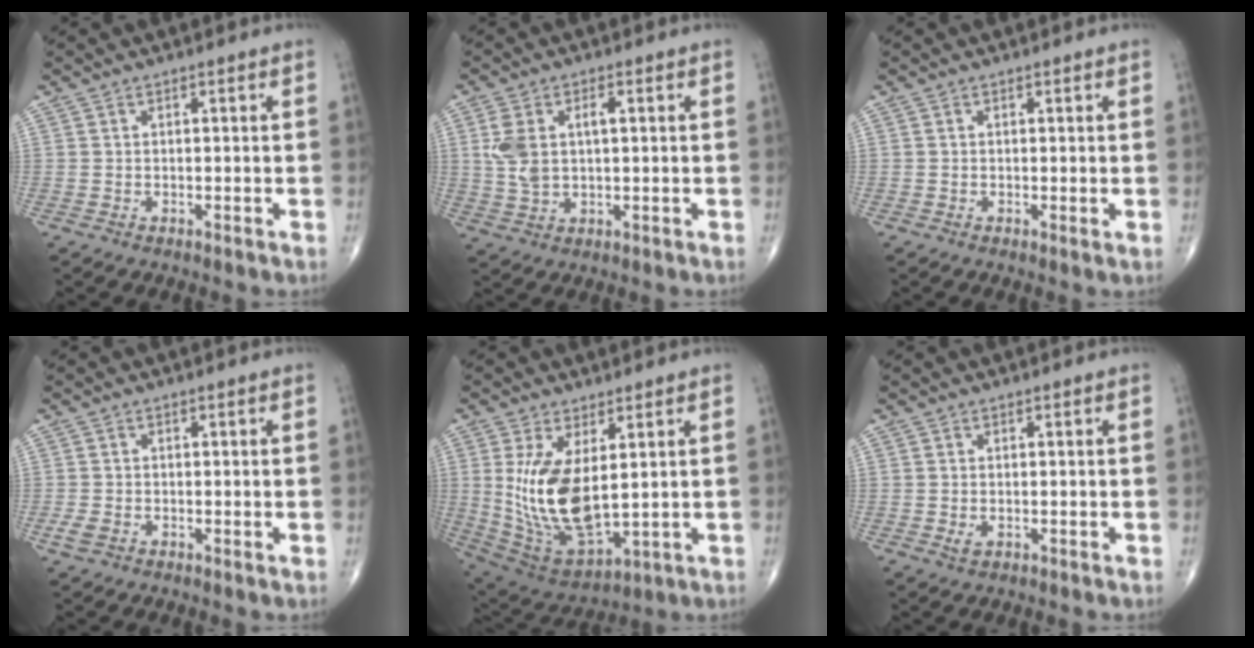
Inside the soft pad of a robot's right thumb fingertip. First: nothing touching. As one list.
[{"total": 7.6, "force": [1.4, 4.2, 6.2], "torque": [-0.133, 0.012, 0.033]}, {"total": 0.6, "force": [0.1, 0.1, 0.5], "torque": [-0.011, -0.003, -0.001]}, {"total": 2.1, "force": [-0.7, 1.3, 1.6], "torque": [-0.033, -0.002, -0.018]}, {"total": 15.3, "force": [2.1, 7.2, 13.4], "torque": [-0.257, -0.024, 0.064]}, {"total": 1.3, "force": [-0.2, 0.7, 1.0], "torque": [-0.020, -0.001, -0.002]}]